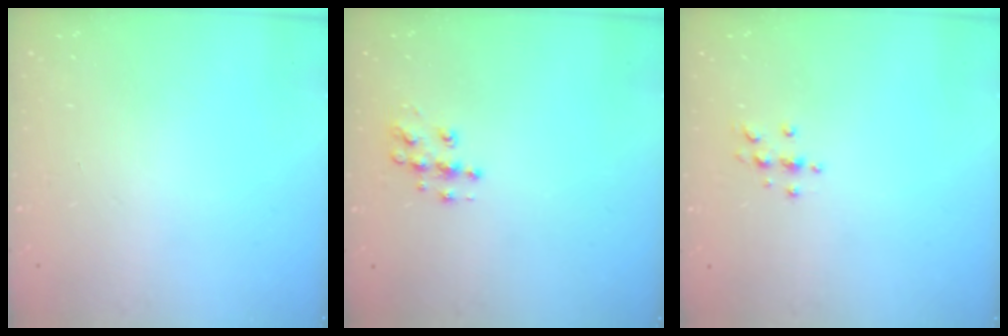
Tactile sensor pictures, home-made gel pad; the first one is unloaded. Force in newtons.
{"total": 8.5, "press": 8.5, "slide": 0.5}
{"total": 3.3, "press": 3.3, "slide": 0.4}